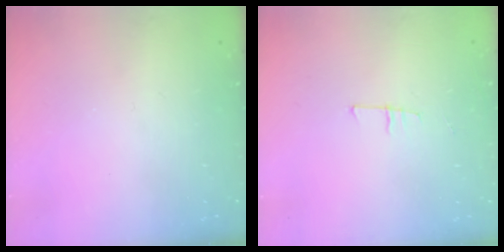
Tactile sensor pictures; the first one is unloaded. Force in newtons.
{"total": 6.6, "press": 5.9, "slide": 2.9}